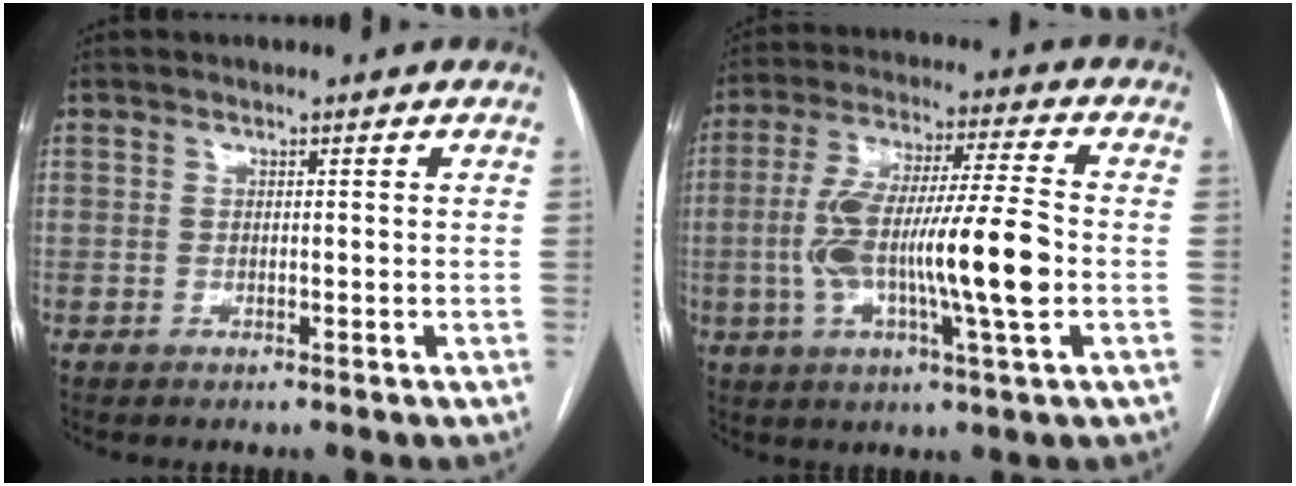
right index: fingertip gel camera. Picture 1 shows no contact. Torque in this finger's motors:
{"motor_torque": [1.70, -0.44, 1.05, 0.21]}